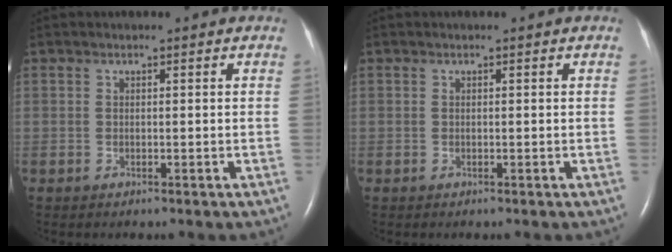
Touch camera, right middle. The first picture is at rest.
{"total": 0.0}